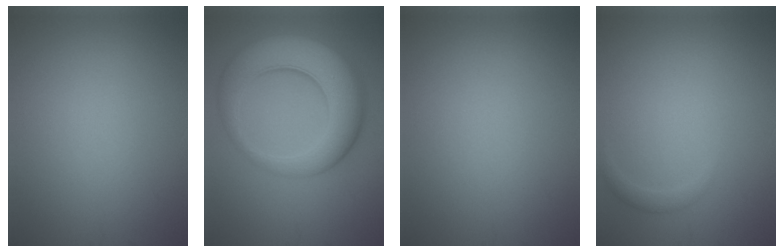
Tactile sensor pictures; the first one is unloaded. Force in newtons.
{"total": 9.2, "press": 9.1, "slide": 0.2}
{"total": 0.0}
{"total": 1.0, "press": 1.0, "slide": 0.0}